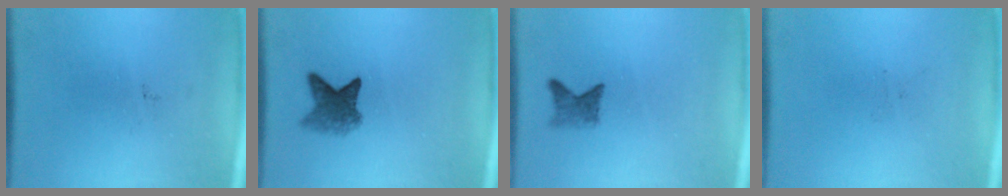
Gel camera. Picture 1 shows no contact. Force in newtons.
{"total": 4.4}
{"total": 2.0}
{"total": 0.0}